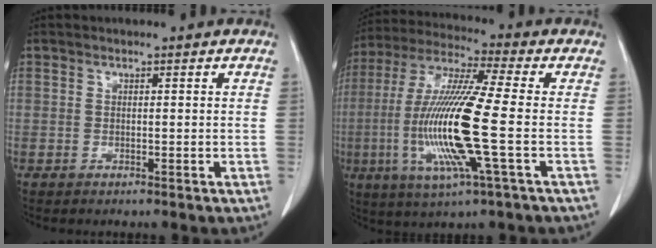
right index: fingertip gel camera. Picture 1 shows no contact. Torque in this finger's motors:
{"motor_torque": [2.14, 0.00, 0.70, 0.18]}